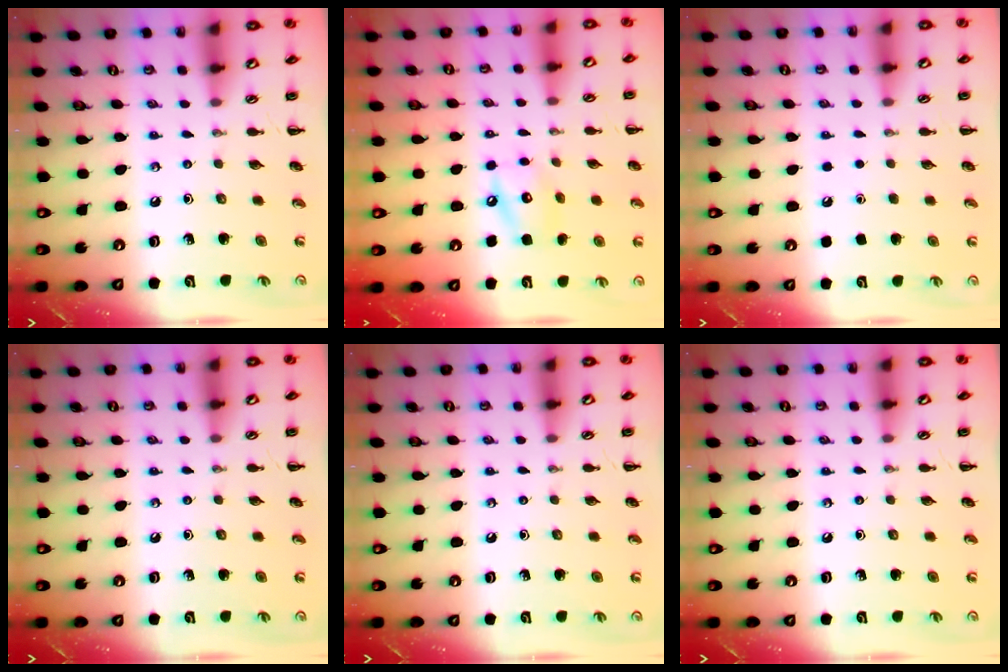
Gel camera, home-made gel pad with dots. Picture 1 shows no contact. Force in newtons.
{"total": 9.3, "press": 9.3, "slide": 1.2}
{"total": 1.6, "press": 1.6, "slide": 0.1}
{"total": 0.0}
{"total": 0.0}
{"total": 0.0}